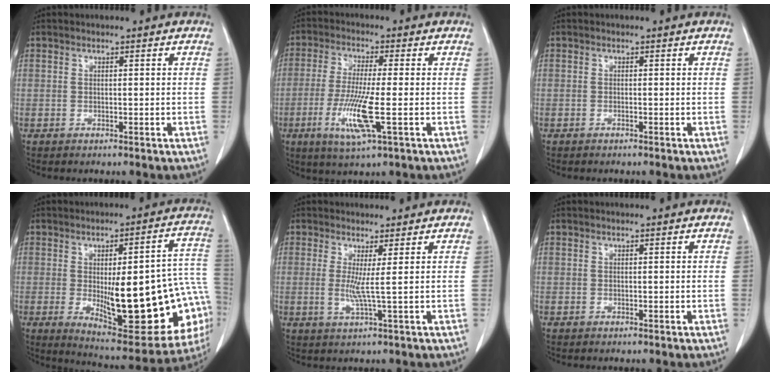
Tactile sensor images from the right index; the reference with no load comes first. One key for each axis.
{"total": 9.2, "fx": -2.7, "fy": 0.2, "fz": 8.8, "tx": -0.181, "ty": -0.023, "tz": -0.054}
{"total": 0.0}
{"total": 26.3, "fx": -4.0, "fy": 7.0, "fz": 25.0, "tx": -0.252, "ty": 0.014, "tz": -0.030}
{"total": 3.0, "fx": 0.4, "fy": -0.9, "fz": 2.8, "tx": -0.060, "ty": -0.008, "tz": 0.011}
{"total": 0.0}